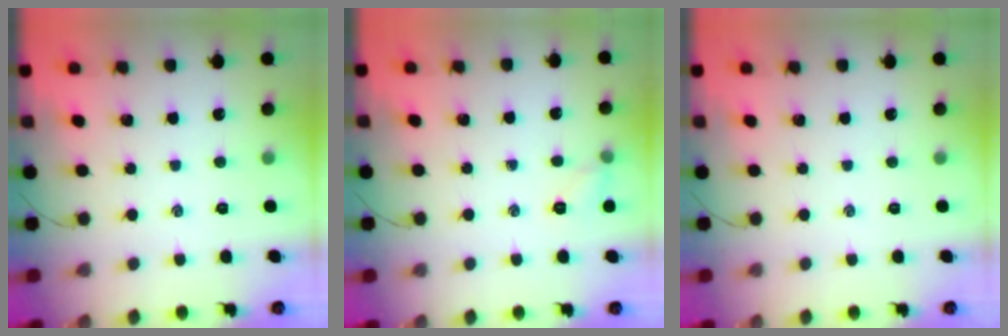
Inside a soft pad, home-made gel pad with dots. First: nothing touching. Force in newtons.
{"total": 6.0, "press": 5.9, "slide": 1.2}
{"total": 0.0}